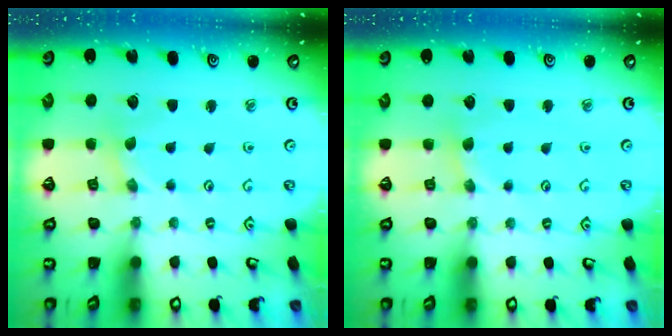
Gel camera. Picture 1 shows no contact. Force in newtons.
{"total": 1.9, "press": 1.8, "slide": 0.4}